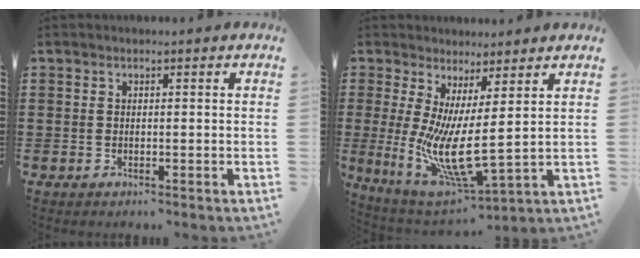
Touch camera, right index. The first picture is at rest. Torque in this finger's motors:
{"motor_torque": [1.34, 0.80, 0.73, 0.18]}